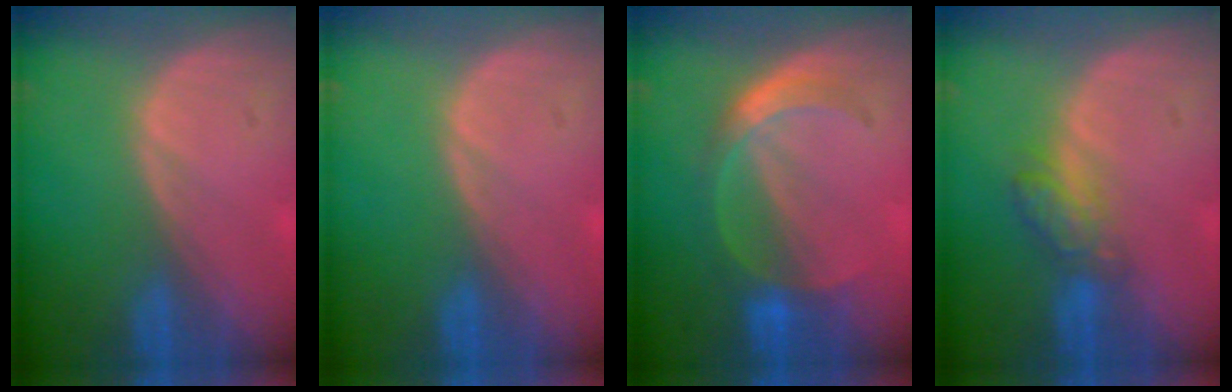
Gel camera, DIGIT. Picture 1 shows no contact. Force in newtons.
{"total": 0.0}
{"total": 5.1, "press": 5.0, "slide": 0.8}
{"total": 4.2, "press": 4.1, "slide": 0.7}